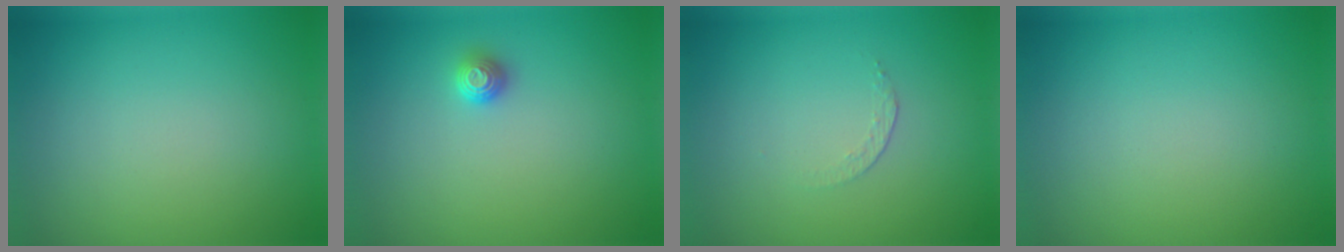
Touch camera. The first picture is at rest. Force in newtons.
{"total": 1.1, "press": 1.0, "slide": 0.4}
{"total": 0.7, "press": 0.4, "slide": 0.6}
{"total": 0.0}